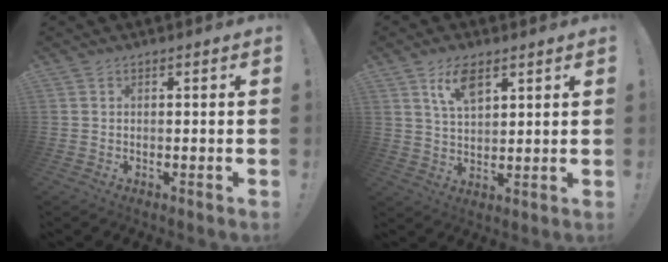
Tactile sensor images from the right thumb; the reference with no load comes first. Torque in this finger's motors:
{"motor_torque": [0.00, 0.00, 0.44, 0.35, 0.01]}